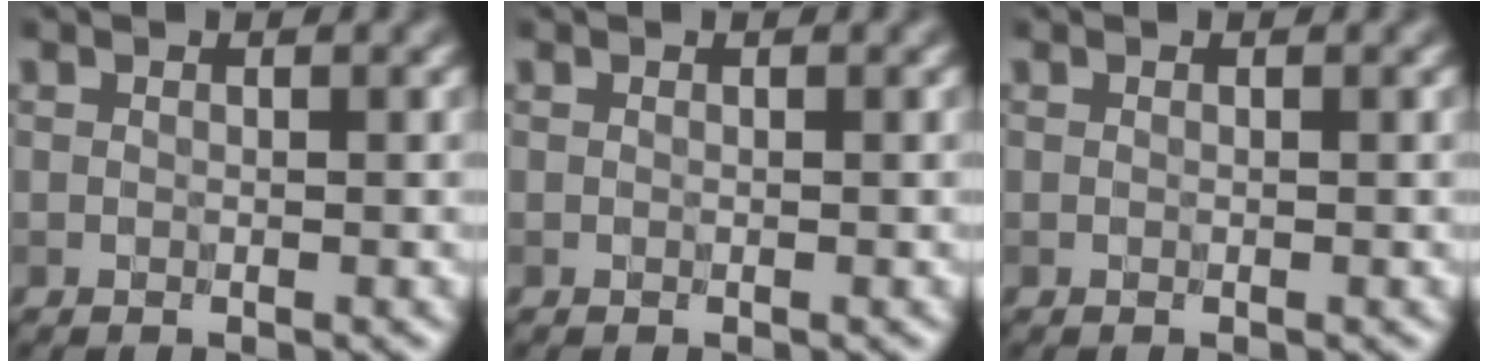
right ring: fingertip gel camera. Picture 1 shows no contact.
{"total": 0.0}
{"total": 0.0}